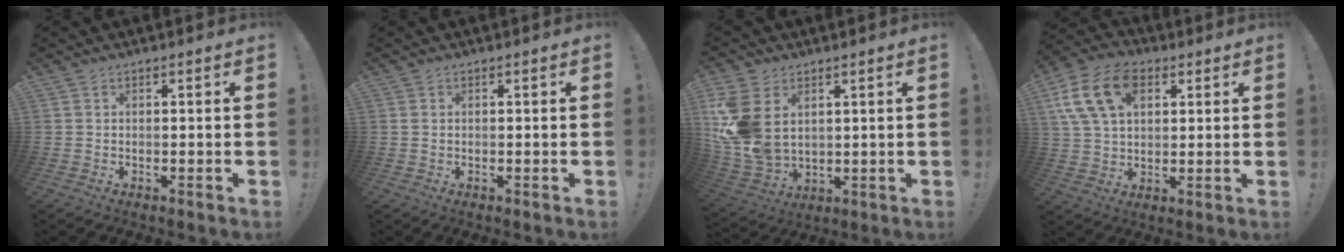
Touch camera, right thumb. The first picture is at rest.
{"total": 0.6, "force": [0.3, 0.4, 0.3], "torque": [-0.008, 0.002, 0.005]}
{"total": 15.7, "force": [4.0, 11.4, 10.1], "torque": [-0.198, -0.018, 0.080]}
{"total": 16.2, "force": [6.4, 10.8, 10.3], "torque": [-0.184, -0.015, 0.122]}